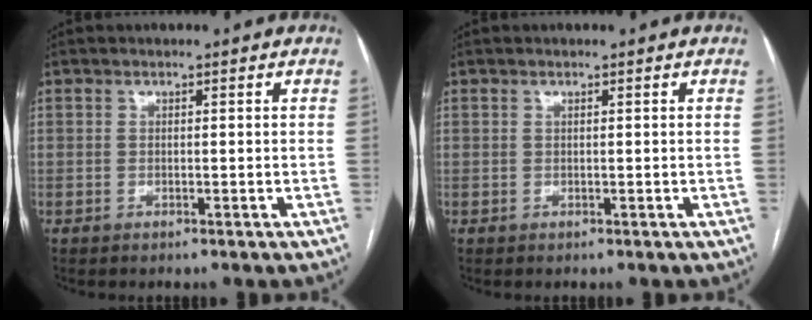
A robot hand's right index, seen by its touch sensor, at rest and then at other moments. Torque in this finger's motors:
{"motor_torque": [-0.09, 0.02, -0.01, 0.00]}